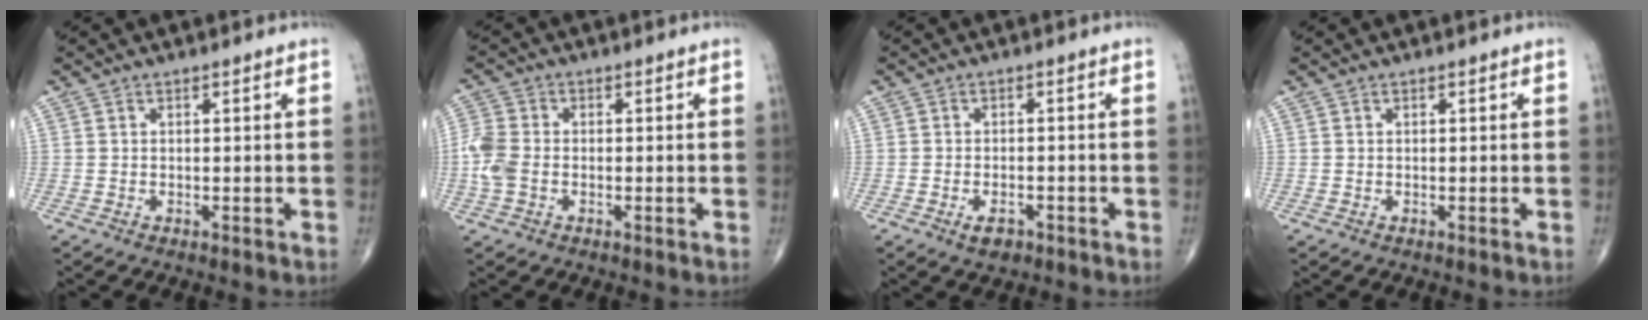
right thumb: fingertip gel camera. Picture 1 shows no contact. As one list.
[{"total": 5.5, "force": [-1.2, 3.9, 3.8], "torque": [-0.104, 0.008, -0.031]}, {"total": 3.1, "force": [-1.7, 1.7, 2.0], "torque": [-0.033, 0.004, -0.027]}, {"total": 0.0}]